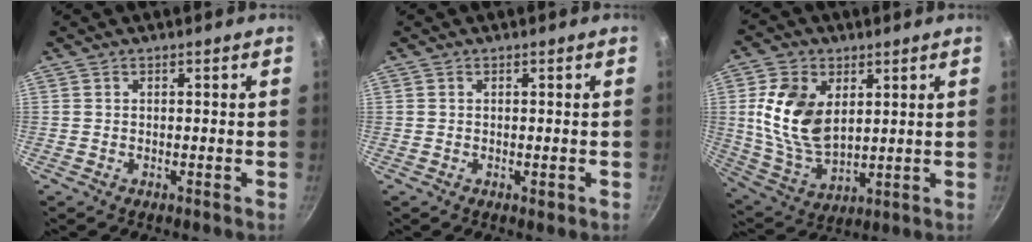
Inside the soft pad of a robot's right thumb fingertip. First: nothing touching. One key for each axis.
{"total": 0.9, "fx": -0.2, "fy": 0.4, "fz": 0.7, "tx": -0.009, "ty": 0.000, "tz": -0.002}
{"total": 14.1, "fx": 3.4, "fy": 9.0, "fz": 10.3, "tx": -0.185, "ty": -0.025, "tz": 0.076}